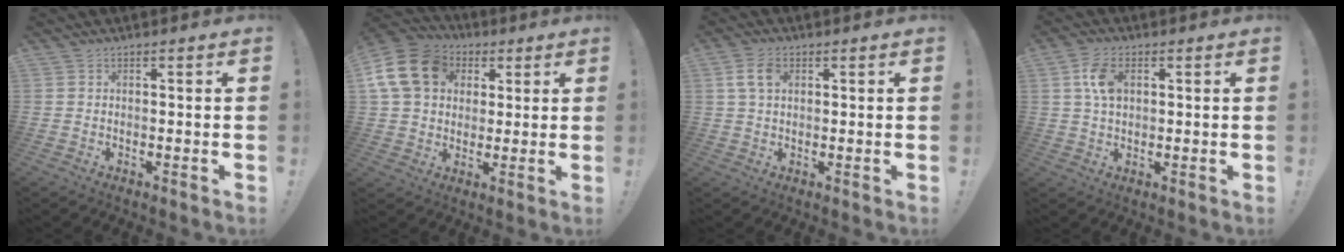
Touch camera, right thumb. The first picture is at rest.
{"total": 17.1, "force": [5.0, 13.5, 9.2], "torque": [-0.150, -0.008, 0.099]}
{"total": 5.4, "force": [1.8, 3.3, 3.9], "torque": [-0.082, 0.003, 0.034]}
{"total": 7.5, "force": [2.0, 4.6, 5.7], "torque": [-0.109, 0.007, 0.037]}